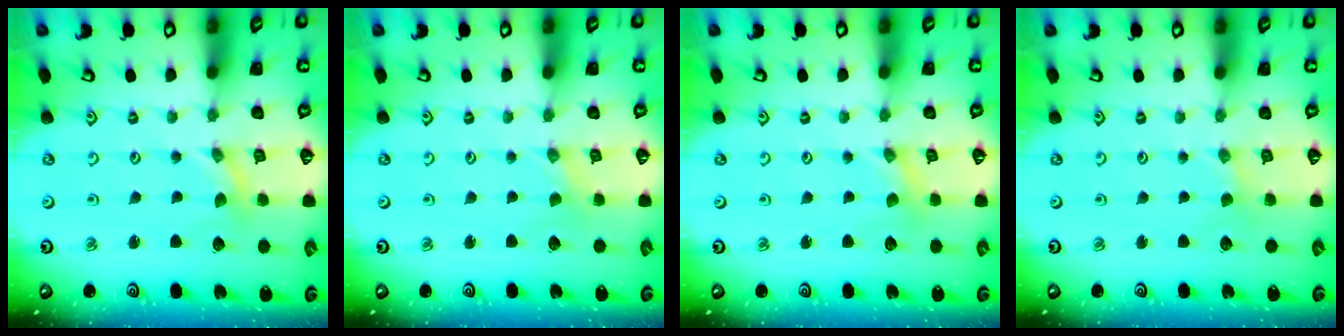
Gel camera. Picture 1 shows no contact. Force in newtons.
{"total": 0.0}
{"total": 0.0}
{"total": 0.0}